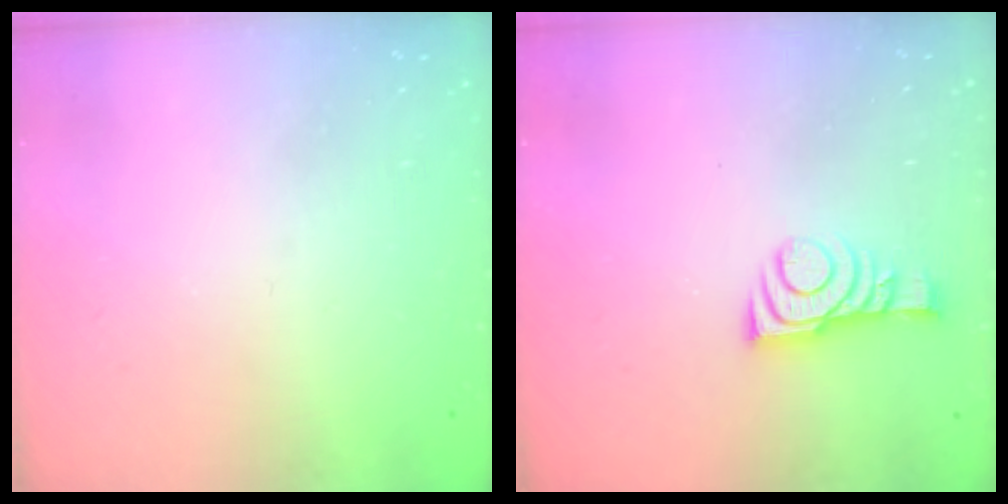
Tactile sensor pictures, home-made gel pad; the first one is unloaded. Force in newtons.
{"total": 9.1, "press": 9.1, "slide": 0.4}